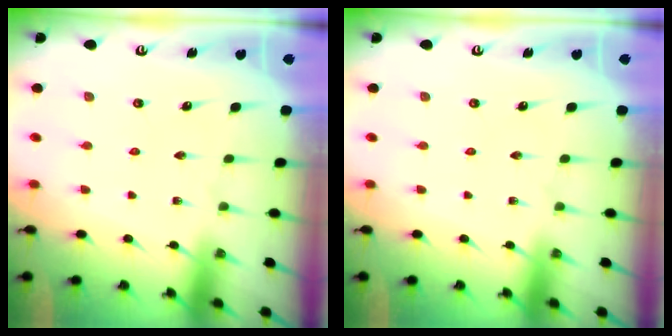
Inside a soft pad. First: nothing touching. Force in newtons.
{"total": 0.0}